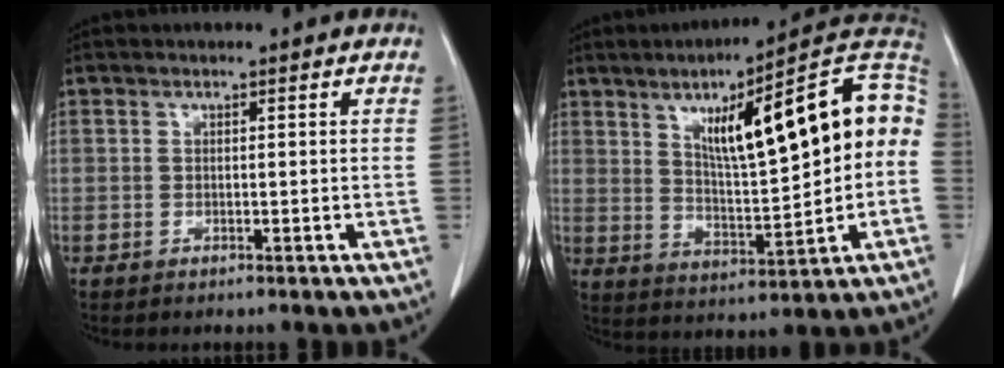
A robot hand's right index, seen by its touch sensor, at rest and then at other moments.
{"total": 20.8, "force": [3.8, 4.1, 20.0], "torque": [-0.291, 0.039, 0.056]}